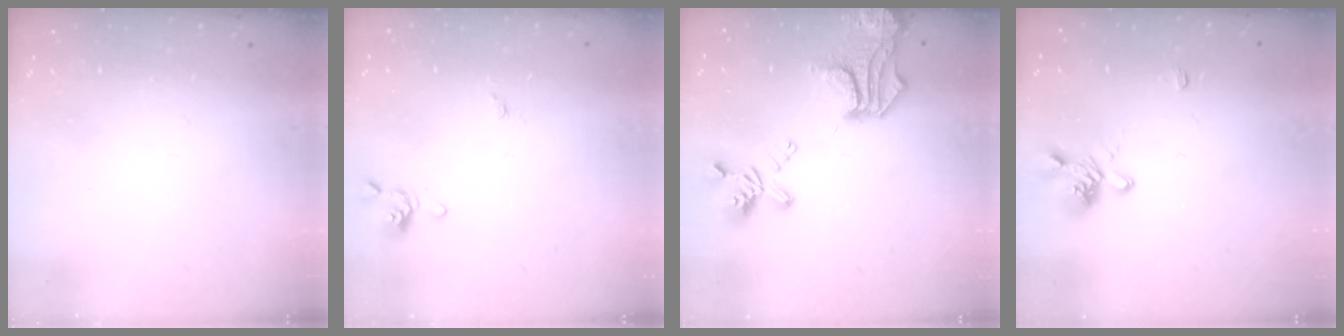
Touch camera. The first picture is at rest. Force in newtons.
{"total": 0.5, "press": 0.5, "slide": 0.3}
{"total": 9.2, "press": 8.4, "slide": 3.9}
{"total": 1.3, "press": 0.7, "slide": 1.1}